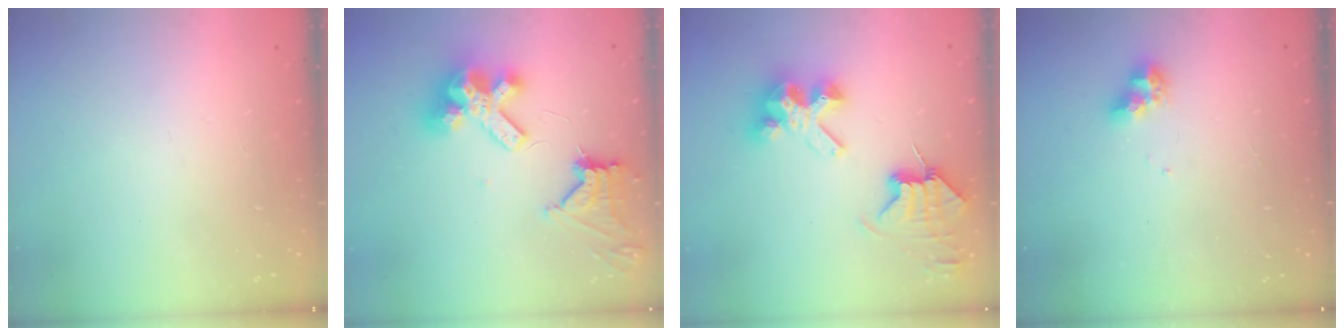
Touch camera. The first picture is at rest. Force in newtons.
{"total": 12.6, "press": 12.5, "slide": 1.4}
{"total": 9.9, "press": 9.9, "slide": 1.1}
{"total": 7.4, "press": 7.3, "slide": 1.0}